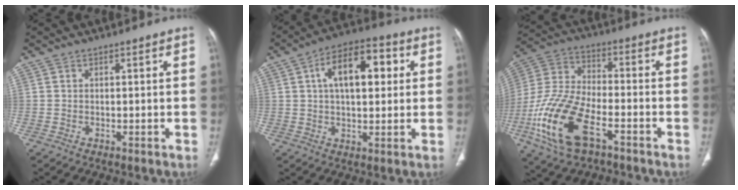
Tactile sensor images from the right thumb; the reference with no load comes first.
{"total": 13.4, "force": [3.3, 7.0, 10.9], "torque": [-0.155, 0.021, 0.048]}
{"total": 18.5, "force": [-8.0, 8.8, 14.1], "torque": [-0.303, 0.024, -0.151]}